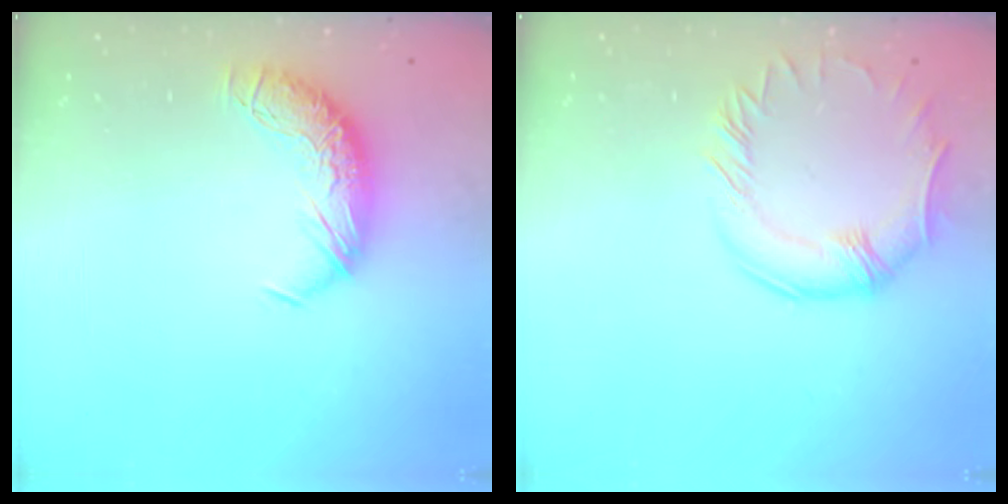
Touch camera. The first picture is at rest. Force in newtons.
{"total": 2.6, "press": 2.5, "slide": 0.9}